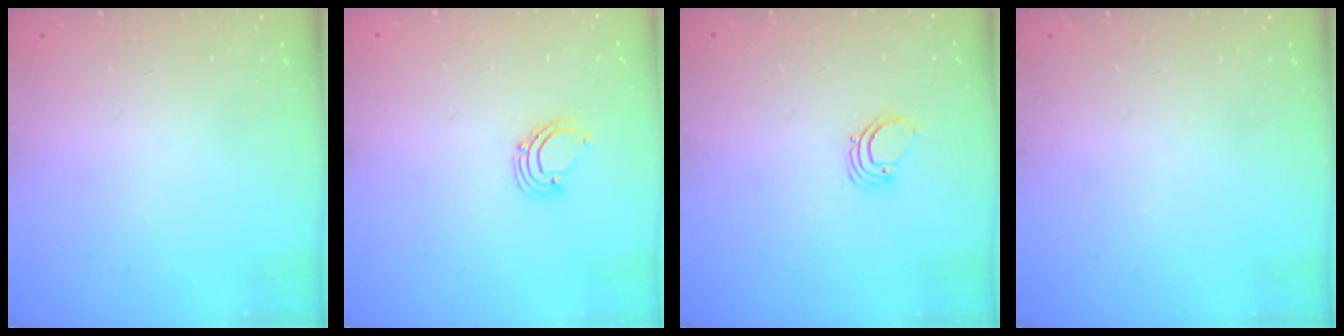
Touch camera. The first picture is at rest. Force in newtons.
{"total": 2.9, "press": 2.9, "slide": 0.2}
{"total": 2.2, "press": 2.2, "slide": 0.2}
{"total": 0.0}